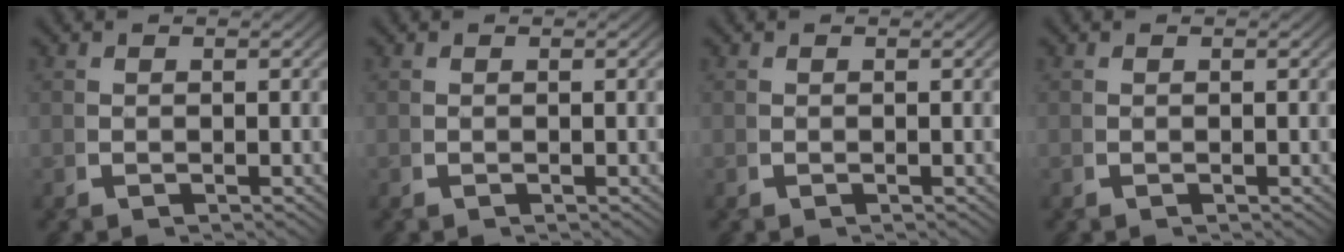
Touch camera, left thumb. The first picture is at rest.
{"total": 0.0}
{"total": 0.0}
{"total": 0.0}